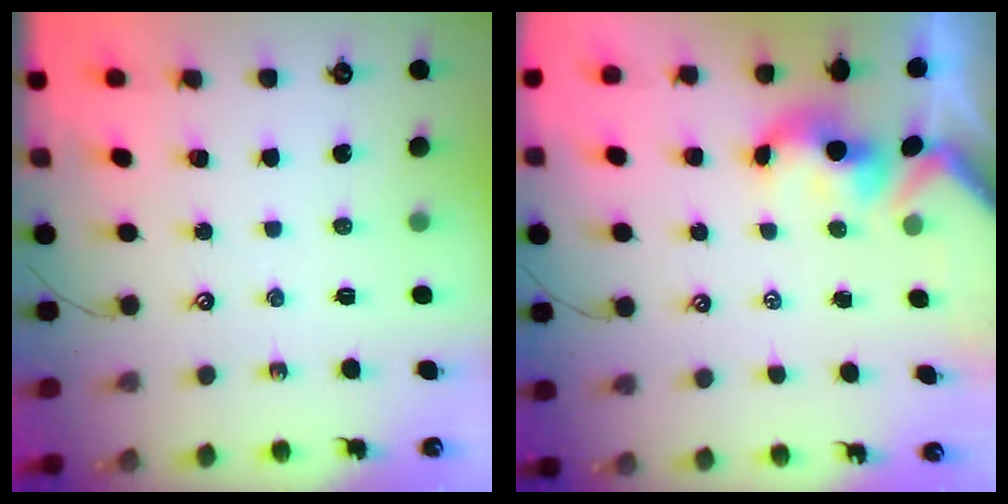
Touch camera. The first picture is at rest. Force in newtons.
{"total": 1.7, "press": 1.5, "slide": 0.7}